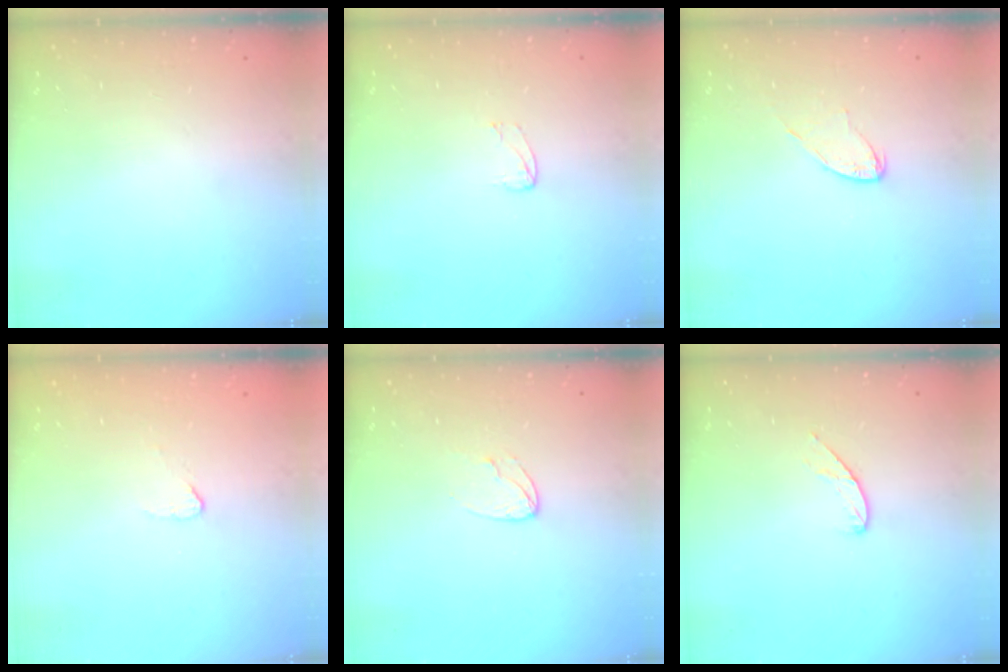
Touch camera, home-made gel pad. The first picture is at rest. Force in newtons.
{"total": 2.9, "press": 2.9, "slide": 0.2}
{"total": 5.9, "press": 5.9, "slide": 0.5}
{"total": 2.7, "press": 2.7, "slide": 0.2}
{"total": 5.5, "press": 5.5, "slide": 0.3}
{"total": 6.9, "press": 6.9, "slide": 0.5}